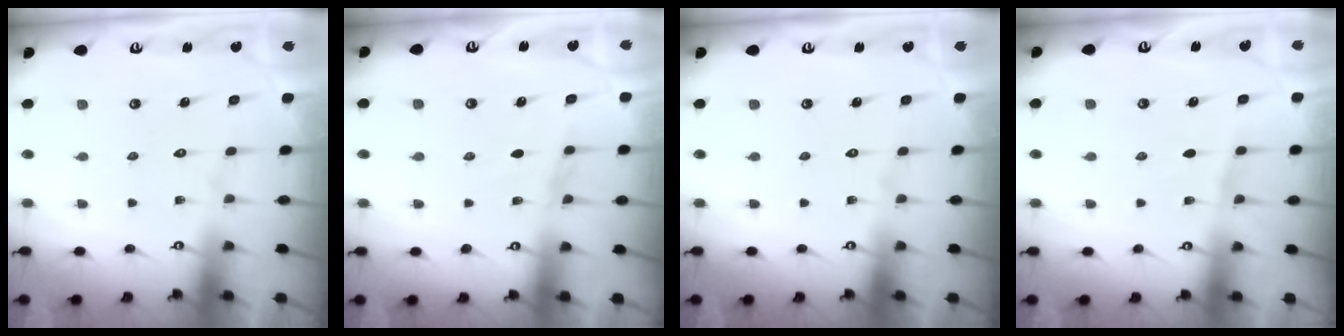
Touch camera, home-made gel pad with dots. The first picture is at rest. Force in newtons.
{"total": 3.3, "press": 3.3, "slide": 0.4}
{"total": 0.0}
{"total": 3.0, "press": 2.9, "slide": 0.4}